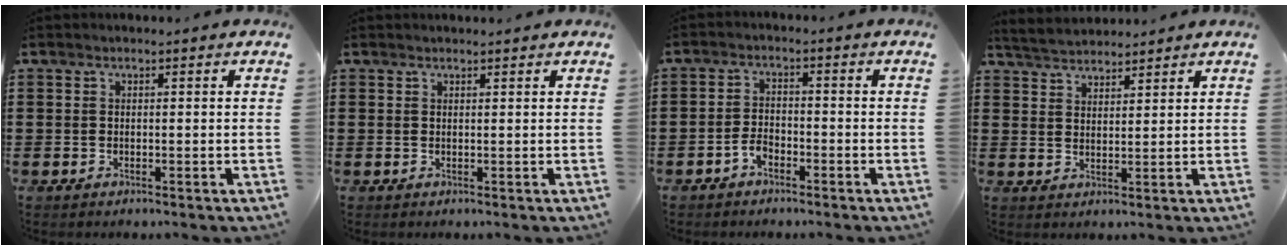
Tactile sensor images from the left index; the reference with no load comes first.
{"total": 0.6, "force": [0.6, 0.0, 0.1], "torque": [-0.004, 0.000, 0.012]}
{"total": 2.5, "force": [-1.7, 1.2, 1.4], "torque": [-0.036, 0.003, -0.037]}
{"total": 3.5, "force": [3.4, 0.6, 0.4], "torque": [-0.019, -0.007, 0.063]}